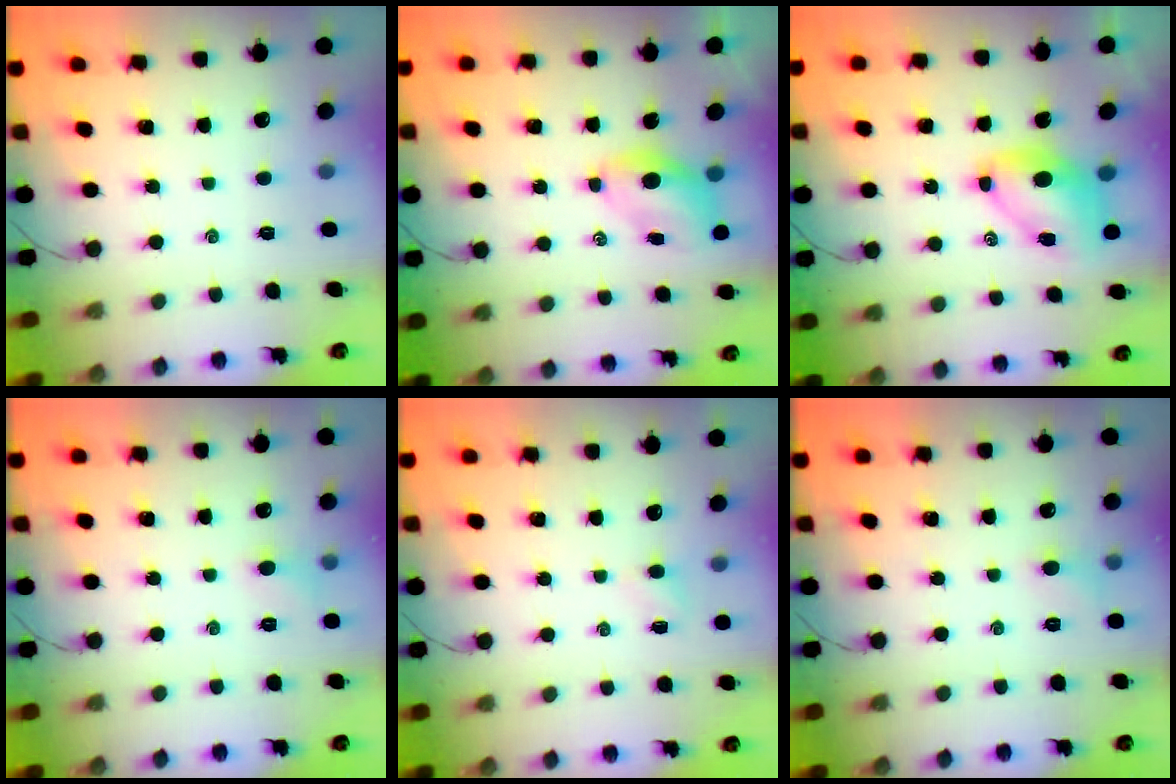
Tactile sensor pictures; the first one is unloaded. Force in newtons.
{"total": 5.7, "press": 5.7, "slide": 0.8}
{"total": 8.1, "press": 7.9, "slide": 2.0}
{"total": 4.8, "press": 4.5, "slide": 1.5}
{"total": 2.6, "press": 2.5, "slide": 0.9}
{"total": 4.8, "press": 4.5, "slide": 1.5}